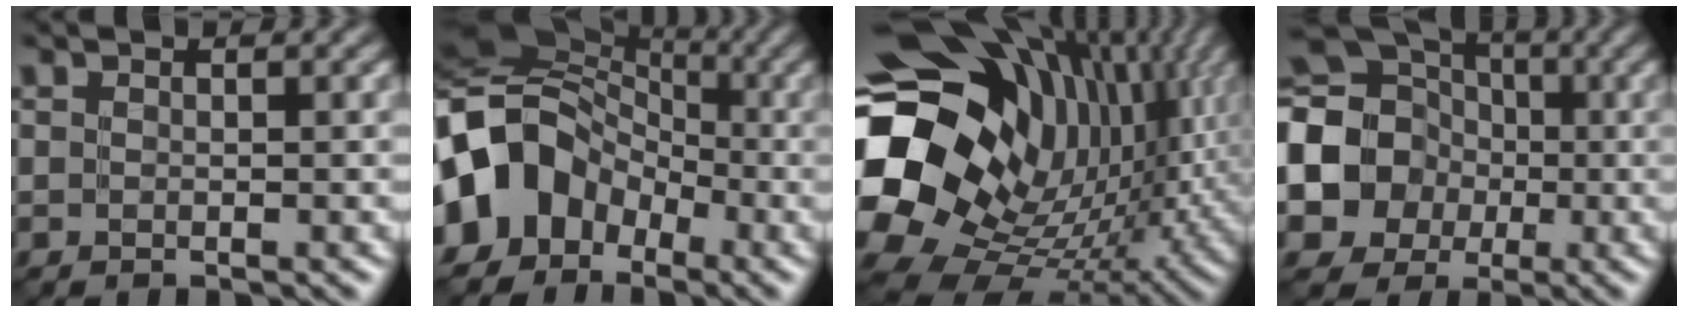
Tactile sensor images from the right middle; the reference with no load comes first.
{"total": 11.0, "force": [-3.5, 8.8, 5.6], "torque": [-0.101, 0.002, -0.089]}
{"total": 20.5, "force": [2.0, 15.4, 13.3], "torque": [-0.259, -0.033, 0.034]}
{"total": 13.8, "force": [-1.5, 12.3, 6.0], "torque": [-0.145, -0.002, -0.064]}